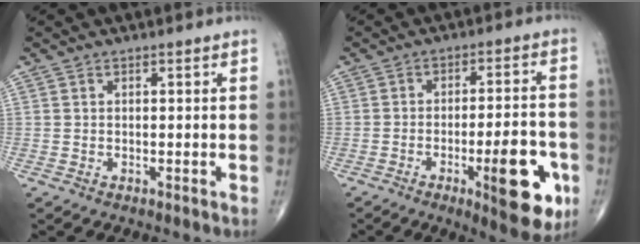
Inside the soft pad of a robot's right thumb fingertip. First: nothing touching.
{"total": 14.6, "force": [-5.3, 4.3, 12.9], "torque": [-0.157, 0.017, -0.067]}